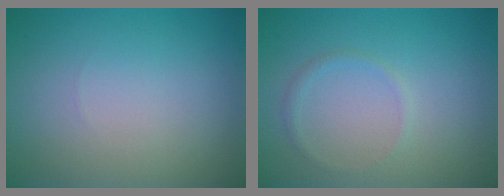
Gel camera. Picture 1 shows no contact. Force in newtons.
{"total": 0.9, "press": 0.9, "slide": 0.1}